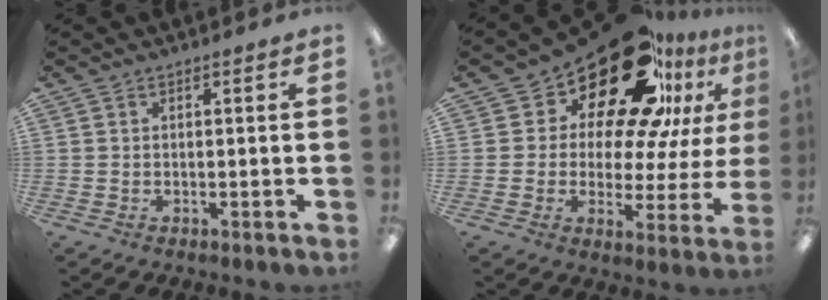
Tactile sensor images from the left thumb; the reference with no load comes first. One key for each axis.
{"total": 24.3, "fx": 15.8, "fy": 11.2, "fz": 14.7, "tx": -0.235, "ty": -0.100, "tz": 0.270}